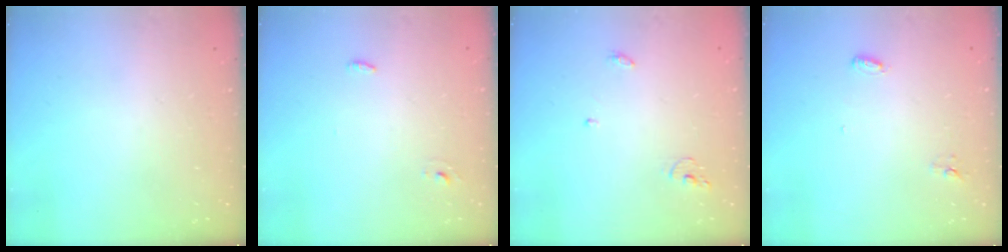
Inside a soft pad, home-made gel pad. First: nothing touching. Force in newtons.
{"total": 3.0, "press": 2.8, "slide": 1.2}
{"total": 3.9, "press": 3.9, "slide": 0.2}
{"total": 3.9, "press": 3.7, "slide": 1.0}